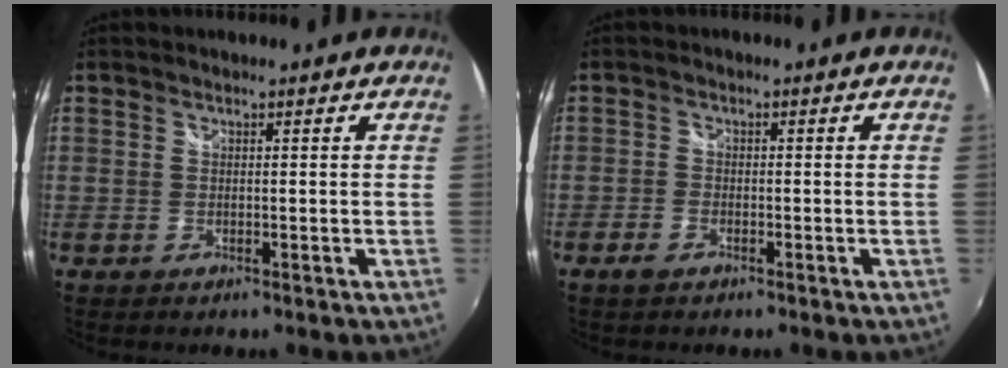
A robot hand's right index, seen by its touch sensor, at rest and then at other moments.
{"total": 2.4, "force": [-1.7, 1.2, 1.0], "torque": [-0.028, 0.000, -0.035]}